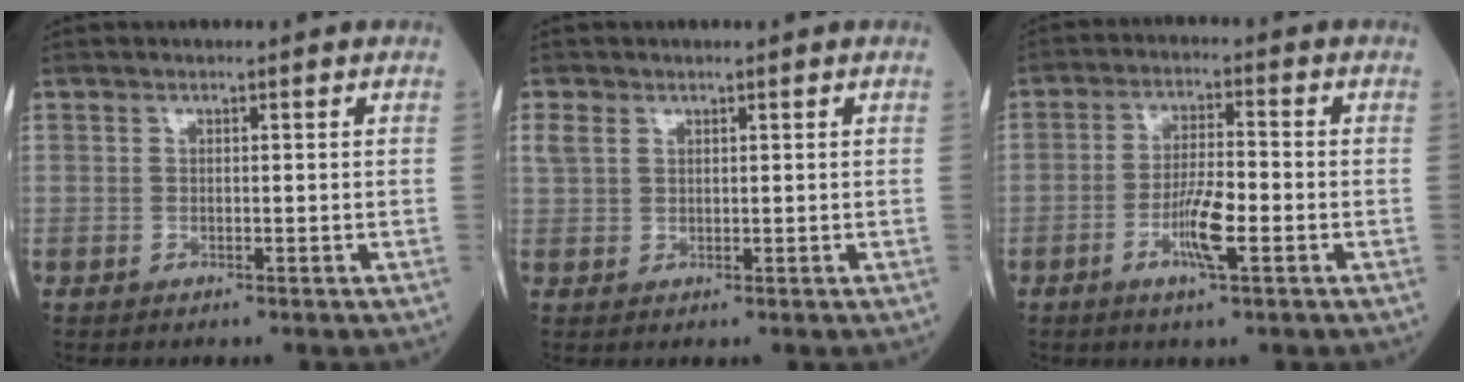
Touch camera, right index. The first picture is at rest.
{"total": 2.0, "force": [1.1, 1.4, 1.0], "torque": [-0.031, 0.010, 0.029]}
{"total": 6.4, "force": [-2.4, 0.8, 5.9], "torque": [-0.112, -0.004, -0.047]}